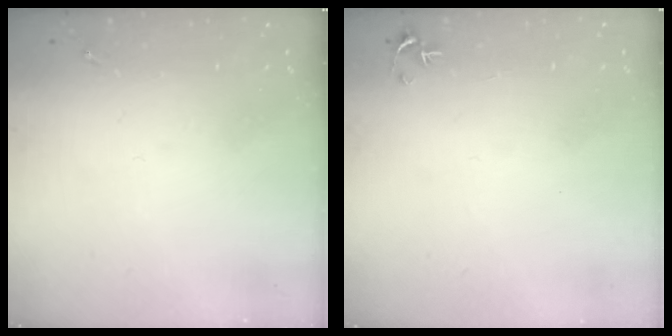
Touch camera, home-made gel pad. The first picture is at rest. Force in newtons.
{"total": 2.5, "press": 2.5, "slide": 0.2}